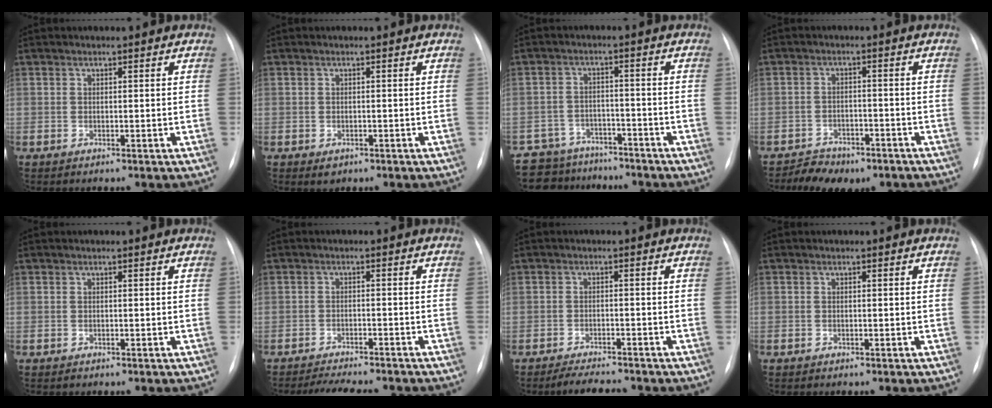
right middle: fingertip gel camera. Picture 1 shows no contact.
{"total": 1.2, "force": [-0.5, 0.9, 0.6], "torque": [-0.006, 0.002, 0.002]}
{"total": 9.5, "force": [-8.4, 4.5, 0.2], "torque": [-0.004, 0.026, -0.116]}
{"total": 6.1, "force": [-4.7, 3.2, 2.1], "torque": [-0.033, 0.008, -0.068]}
{"total": 0.0}
{"total": 8.3, "force": [-7.4, 0.7, 3.6], "torque": [-0.052, -0.010, -0.110]}
{"total": 4.4, "force": [-4.0, 0.7, 1.6], "torque": [-0.029, -0.012, -0.064]}
{"total": 0.0}